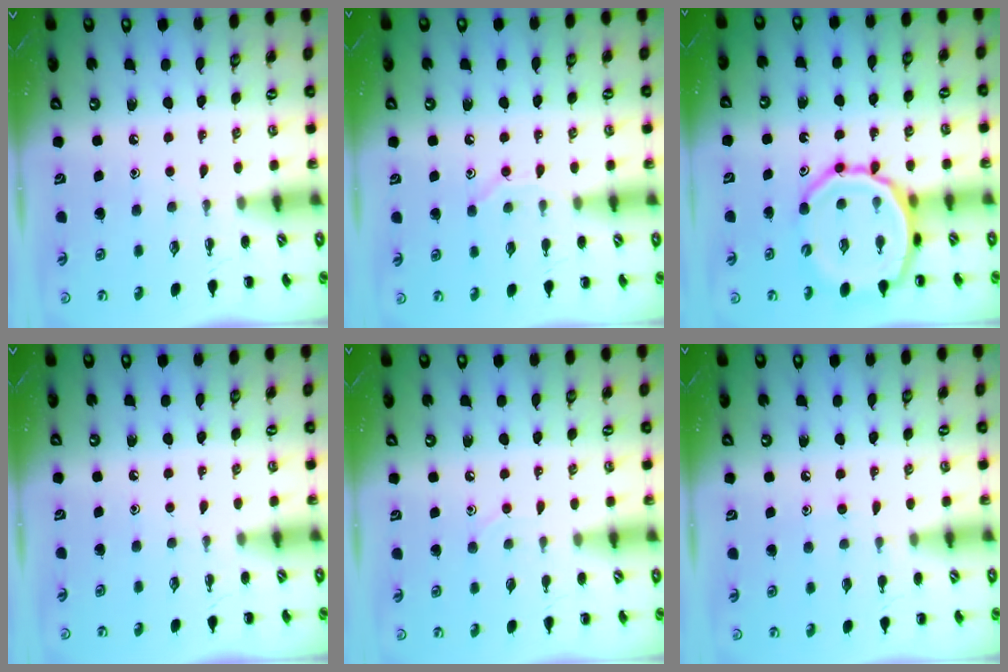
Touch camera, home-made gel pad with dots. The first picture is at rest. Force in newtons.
{"total": 7.1, "press": 7.0, "slide": 0.9}
{"total": 15.2, "press": 14.8, "slide": 3.4}
{"total": 0.0}
{"total": 2.0, "press": 2.0, "slide": 0.6}
{"total": 4.8, "press": 4.5, "slide": 1.7}